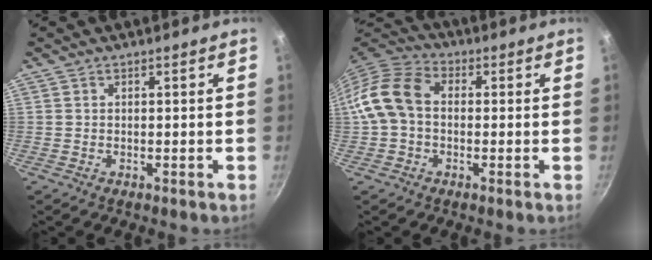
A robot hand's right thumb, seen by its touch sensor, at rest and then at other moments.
{"total": 10.9, "force": [0.0, 7.9, 7.4], "torque": [-0.127, 0.032, -0.021]}